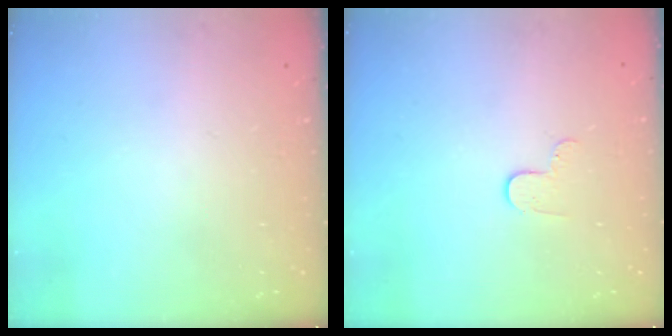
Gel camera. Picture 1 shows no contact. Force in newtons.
{"total": 4.7, "press": 4.6, "slide": 0.5}